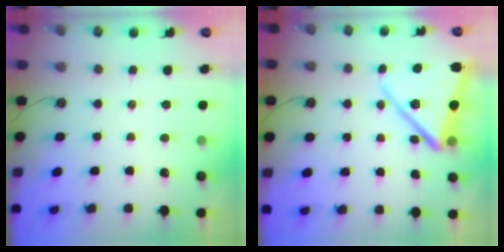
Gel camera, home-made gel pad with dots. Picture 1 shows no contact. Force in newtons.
{"total": 14.8, "press": 14.7, "slide": 1.9}